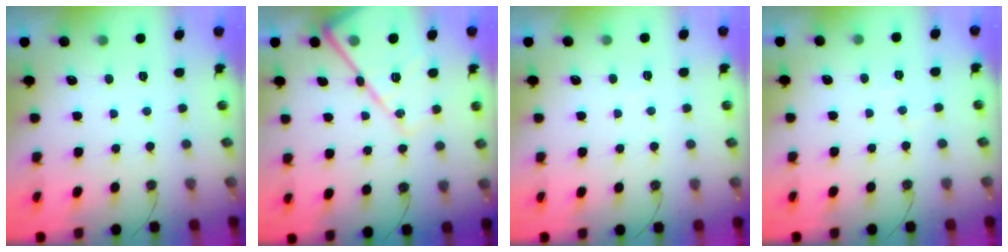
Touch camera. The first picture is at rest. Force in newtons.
{"total": 17.2, "press": 17.1, "slide": 1.5}
{"total": 4.1, "press": 4.1, "slide": 0.6}
{"total": 5.9, "press": 5.8, "slide": 0.8}